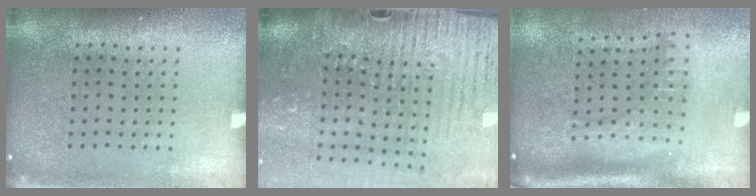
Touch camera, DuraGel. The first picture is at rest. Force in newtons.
{"total": 4.1, "press": 3.7, "slide": 2.0}
{"total": 2.1, "press": 1.5, "slide": 1.4}